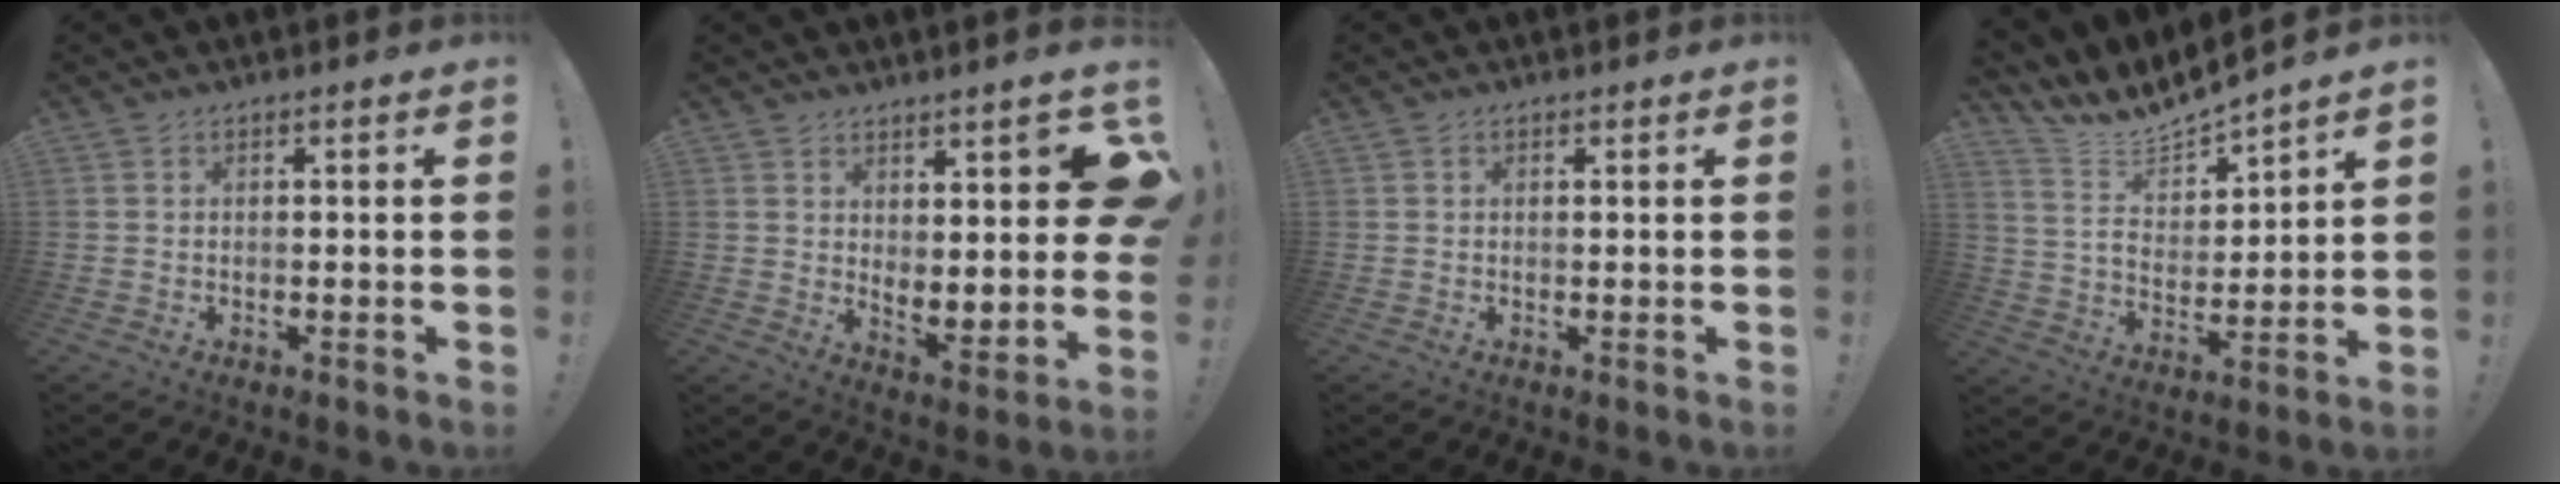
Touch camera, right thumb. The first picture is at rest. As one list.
[{"total": 9.5, "force": [6.4, 2.5, 6.5], "torque": [-0.084, -0.064, 0.113]}, {"total": 0.0}, {"total": 9.6, "force": [9.4, 1.5, 1.5], "torque": [-0.063, -0.090, 0.169]}]